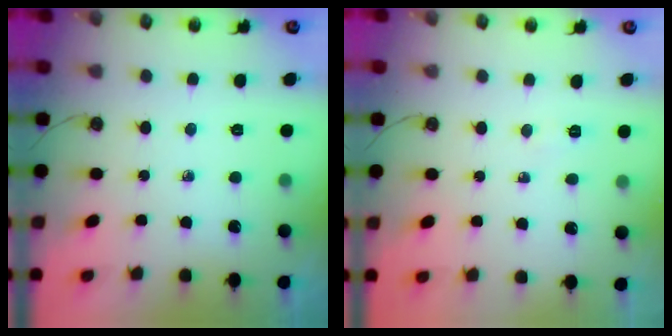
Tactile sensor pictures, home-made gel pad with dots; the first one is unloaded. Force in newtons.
{"total": 17.7, "press": 5.5, "slide": 16.8}